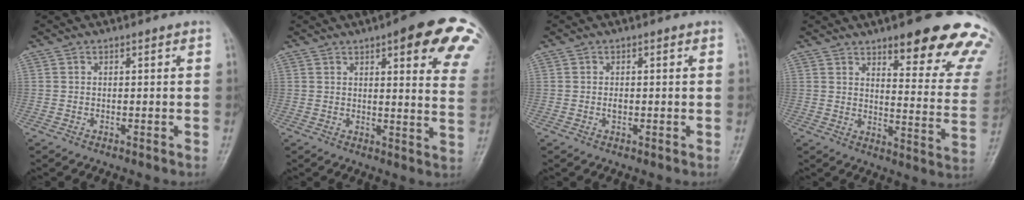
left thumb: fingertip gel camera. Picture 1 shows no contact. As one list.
[{"total": 18.4, "force": [9.9, 4.9, 14.7], "torque": [-0.149, -0.030, 0.104]}, {"total": 1.0, "force": [-0.1, 0.7, 0.7], "torque": [-0.010, 0.000, -0.003]}, {"total": 22.5, "force": [15.2, 6.3, 15.4], "torque": [-0.148, -0.070, 0.183]}]